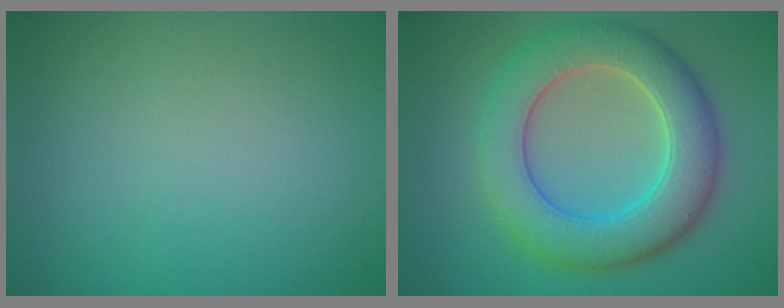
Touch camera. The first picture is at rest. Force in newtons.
{"total": 7.7, "press": 7.6, "slide": 0.5}